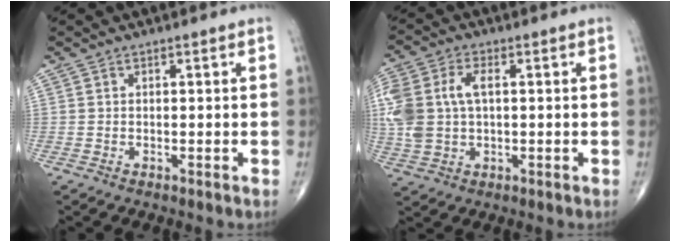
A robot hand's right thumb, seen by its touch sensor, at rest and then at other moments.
{"total": 12.5, "force": [1.5, 7.8, 9.7], "torque": [-0.243, 0.013, 0.031]}